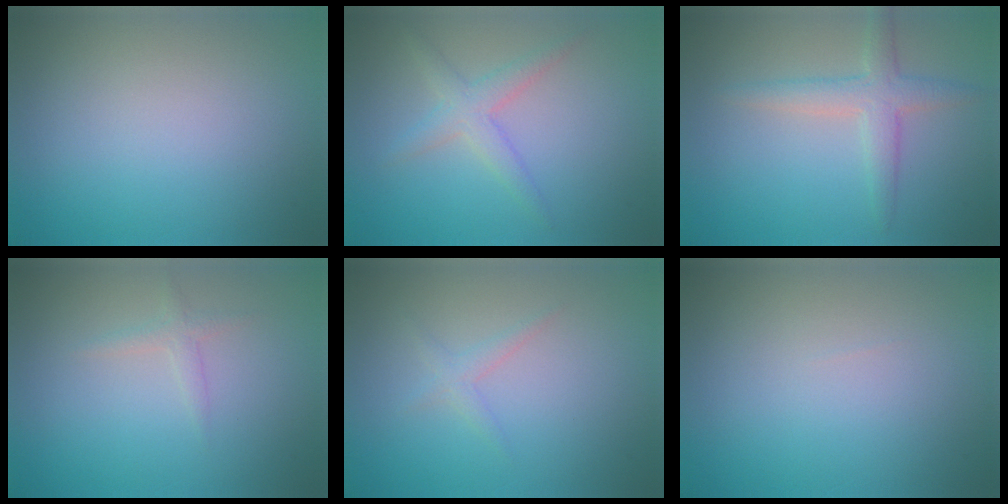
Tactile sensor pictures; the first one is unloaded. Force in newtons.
{"total": 2.4, "press": 2.4, "slide": 0.0}
{"total": 3.0, "press": 3.0, "slide": 0.1}
{"total": 1.1, "press": 1.1, "slide": 0.0}
{"total": 1.1, "press": 1.1, "slide": 0.0}
{"total": 0.0}